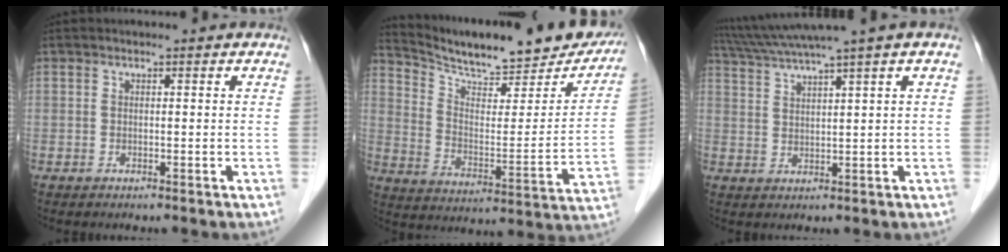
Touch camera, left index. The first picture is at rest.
{"total": 23.3, "force": [20.9, 5.0, 9.0], "torque": [-0.133, -0.044, 0.287]}
{"total": 7.7, "force": [5.8, -2.0, 4.5], "torque": [-0.081, 0.023, 0.106]}